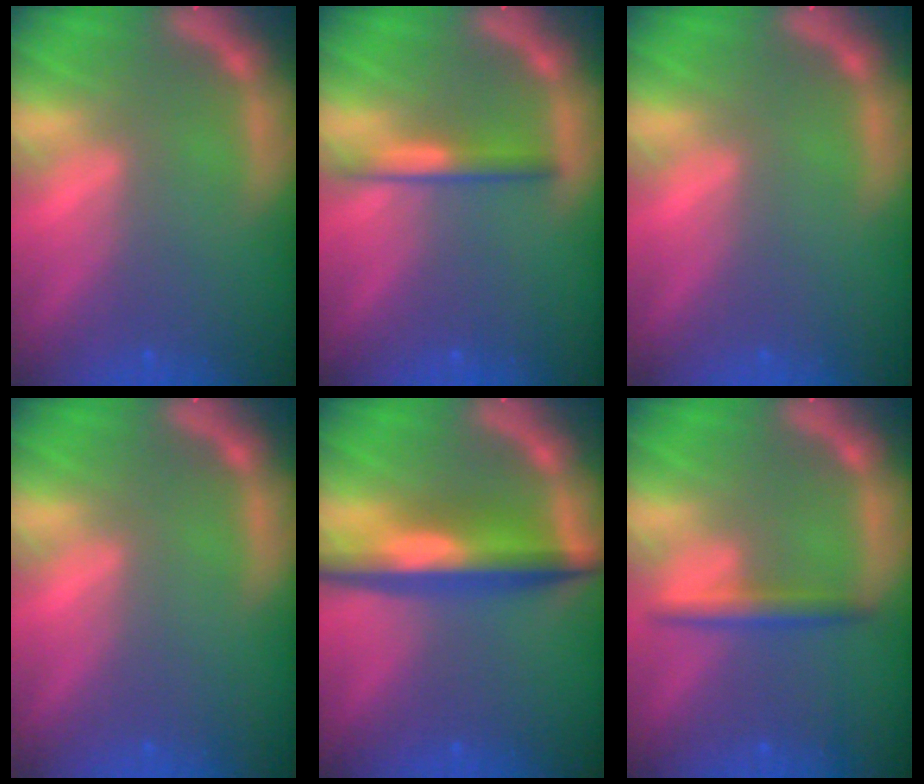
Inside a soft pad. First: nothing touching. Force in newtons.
{"total": 2.4}
{"total": 0.0}
{"total": 0.0}
{"total": 6.6}
{"total": 2.4}